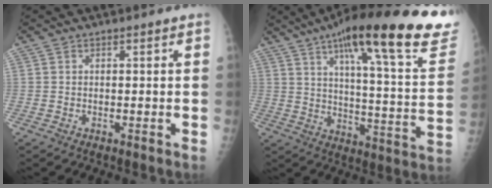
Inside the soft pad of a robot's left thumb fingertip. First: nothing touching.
{"total": 30.6, "force": [20.4, 5.9, 22.0], "torque": [-0.284, -0.067, 0.278]}